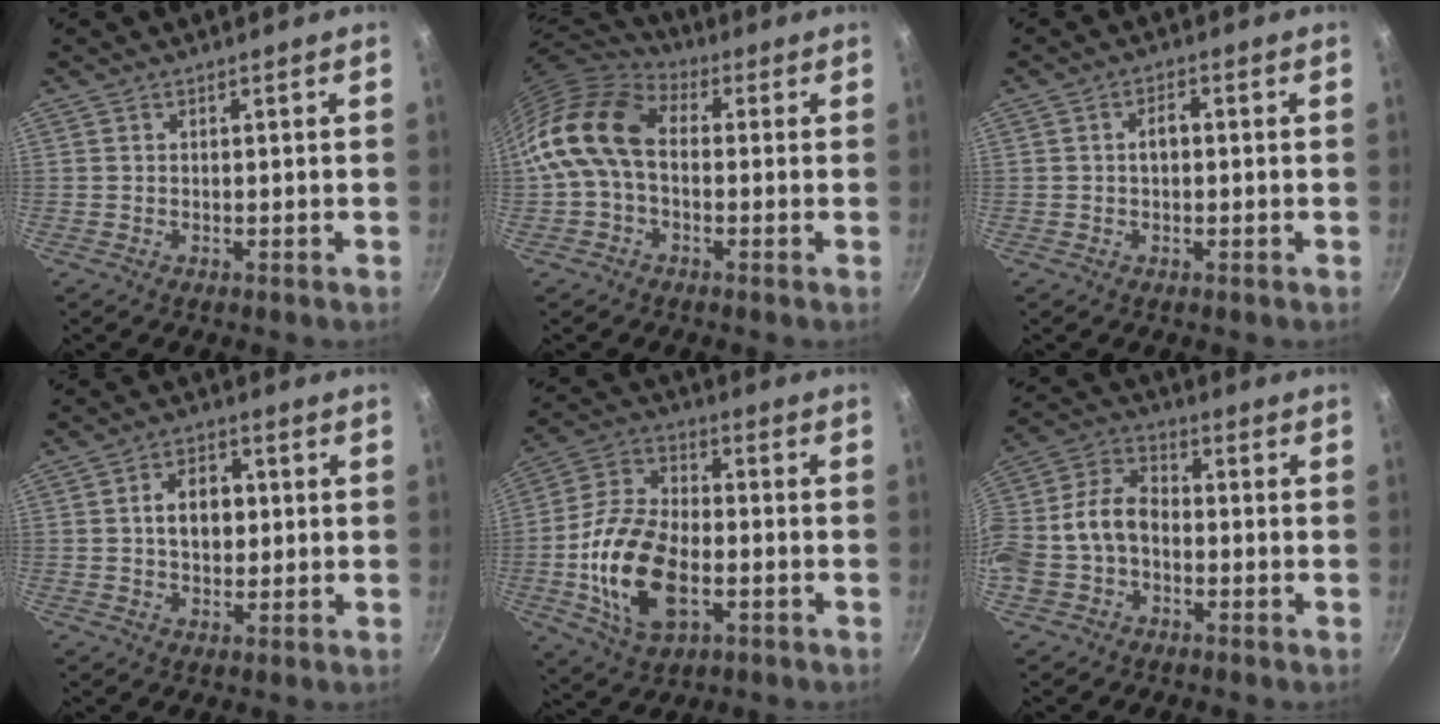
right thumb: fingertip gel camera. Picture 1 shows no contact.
{"total": 14.7, "force": [0.0, 10.0, 10.7], "torque": [-0.194, 0.033, -0.020]}
{"total": 2.6, "force": [-0.1, 1.5, 2.1], "torque": [-0.028, 0.011, -0.003]}
{"total": 7.3, "force": [0.7, 5.1, 5.2], "torque": [-0.058, 0.011, 0.007]}
{"total": 18.0, "force": [-4.1, 10.4, 14.1], "torque": [-0.260, 0.024, -0.078]}
{"total": 13.5, "force": [-2.6, 9.6, 9.2], "torque": [-0.167, 0.050, -0.060]}